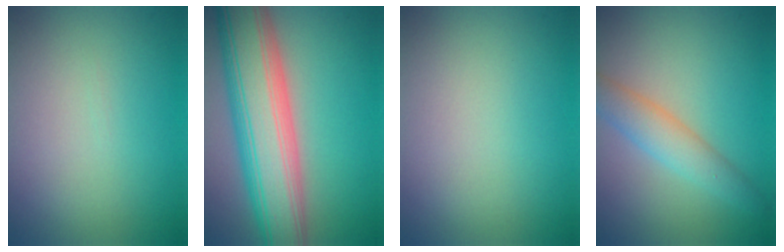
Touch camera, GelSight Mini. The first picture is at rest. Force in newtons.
{"total": 11.7, "press": 11.7, "slide": 0.5}
{"total": 0.0}
{"total": 3.5, "press": 3.5, "slide": 0.1}